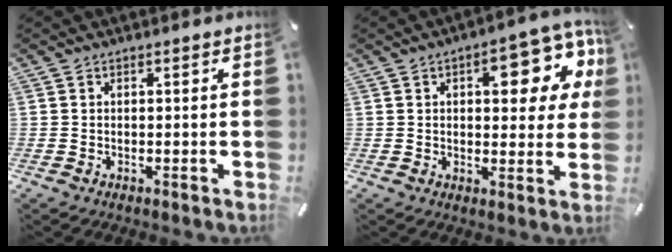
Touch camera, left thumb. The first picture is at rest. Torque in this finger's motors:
{"motor_torque": [2.40, 2.25, 1.47, -1.10, 0.38]}